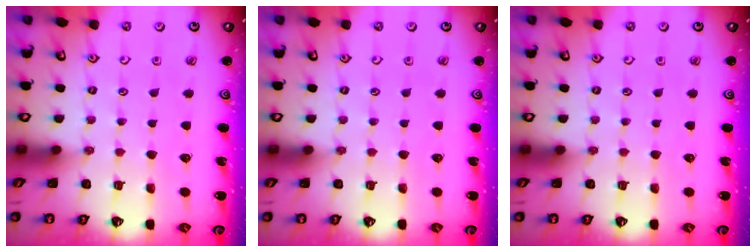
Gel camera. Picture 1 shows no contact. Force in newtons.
{"total": 0.0}
{"total": 0.0}